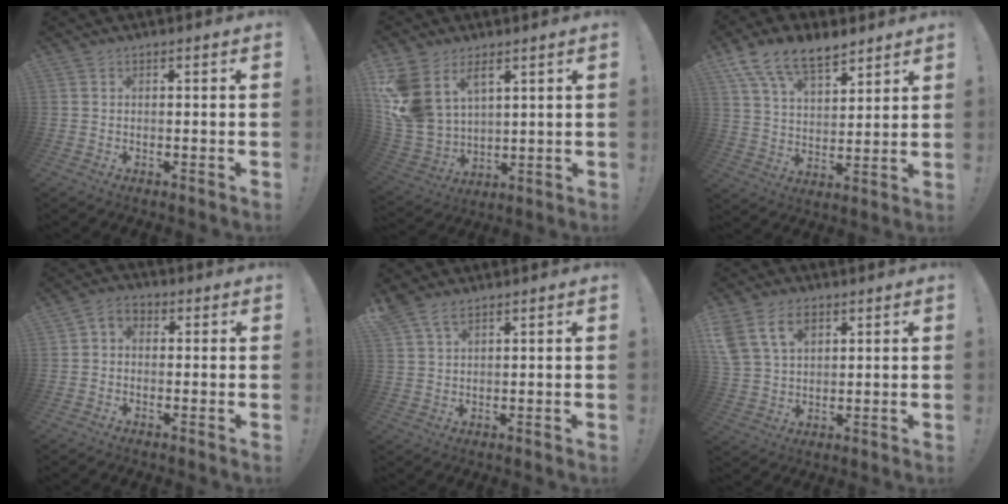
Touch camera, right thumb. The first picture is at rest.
{"total": 14.7, "force": [7.1, 10.0, 8.1], "torque": [-0.185, -0.044, 0.137]}
{"total": 14.1, "force": [9.7, 6.9, 7.6], "torque": [-0.138, -0.050, 0.182]}
{"total": 3.5, "force": [-0.7, 2.8, 1.9], "torque": [-0.028, 0.007, -0.013]}
{"total": 4.4, "force": [3.3, 1.8, 2.3], "torque": [-0.044, -0.015, 0.062]}
{"total": 11.9, "force": [5.4, 8.2, 6.7], "torque": [-0.119, -0.014, 0.108]}